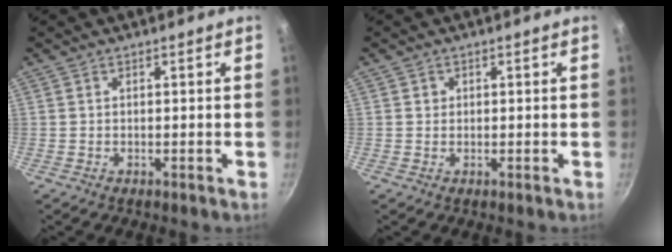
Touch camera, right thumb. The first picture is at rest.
{"total": 1.0, "force": [0.2, 0.9, 0.2], "torque": [0.004, 0.001, 0.003]}